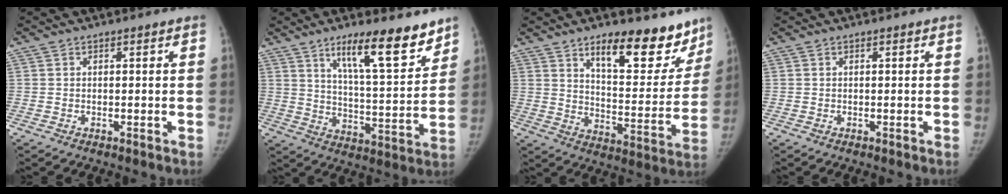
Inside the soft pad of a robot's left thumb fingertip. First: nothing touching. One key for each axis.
{"total": 15.7, "fx": 10.7, "fy": 3.7, "fz": 10.9, "tx": -0.139, "ty": -0.073, "tz": 0.177}
{"total": 18.2, "fx": 12.9, "fy": 7.4, "fz": 10.5, "tx": -0.078, "ty": -0.089, "tz": 0.189}
{"total": 0.0}